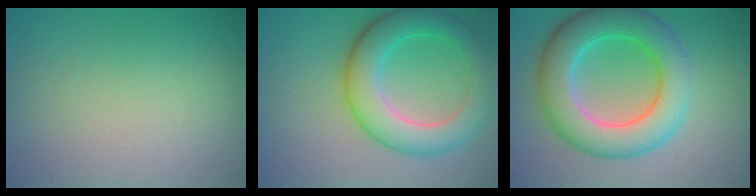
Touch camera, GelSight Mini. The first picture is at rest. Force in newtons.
{"total": 7.0, "press": 6.9, "slide": 0.4}
{"total": 8.9, "press": 8.9, "slide": 0.5}